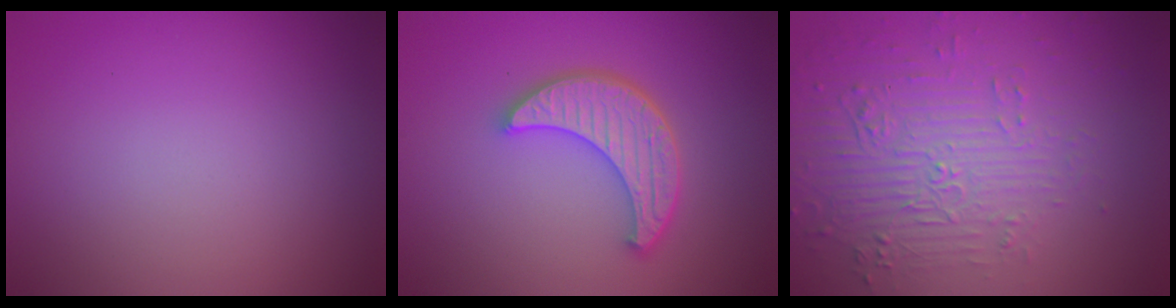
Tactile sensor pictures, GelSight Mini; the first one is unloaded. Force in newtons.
{"total": 4.9, "press": 3.9, "slide": 2.9}
{"total": 5.7, "press": 3.6, "slide": 4.4}